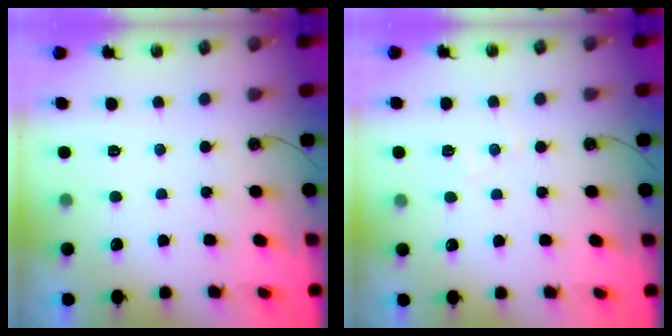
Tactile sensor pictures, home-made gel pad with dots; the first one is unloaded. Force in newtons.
{"total": 5.9, "press": 5.9, "slide": 0.8}